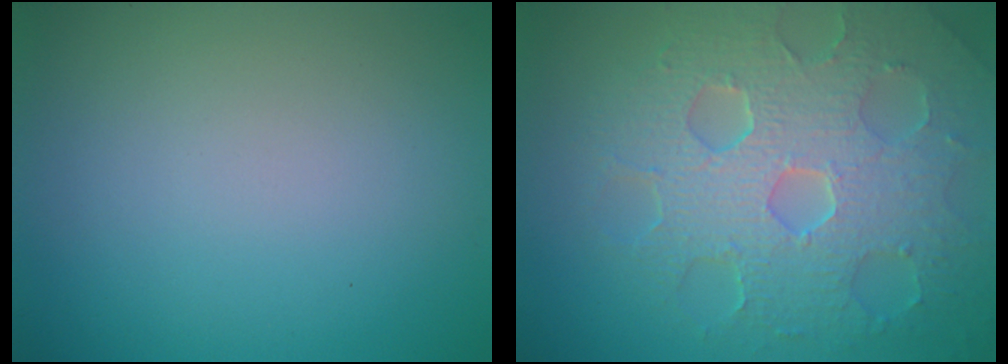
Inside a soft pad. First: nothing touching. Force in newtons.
{"total": 8.5, "press": 6.1, "slide": 6.0}